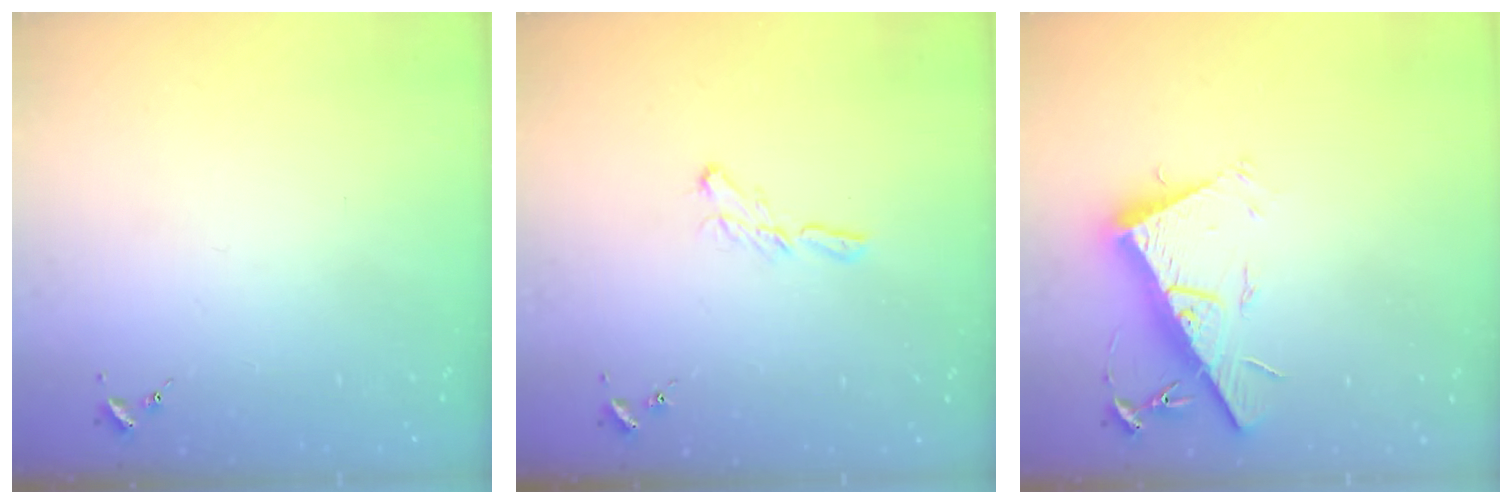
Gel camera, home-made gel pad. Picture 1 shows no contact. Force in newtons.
{"total": 5.6, "press": 5.6, "slide": 0.2}
{"total": 17.5, "press": 17.5, "slide": 0.4}